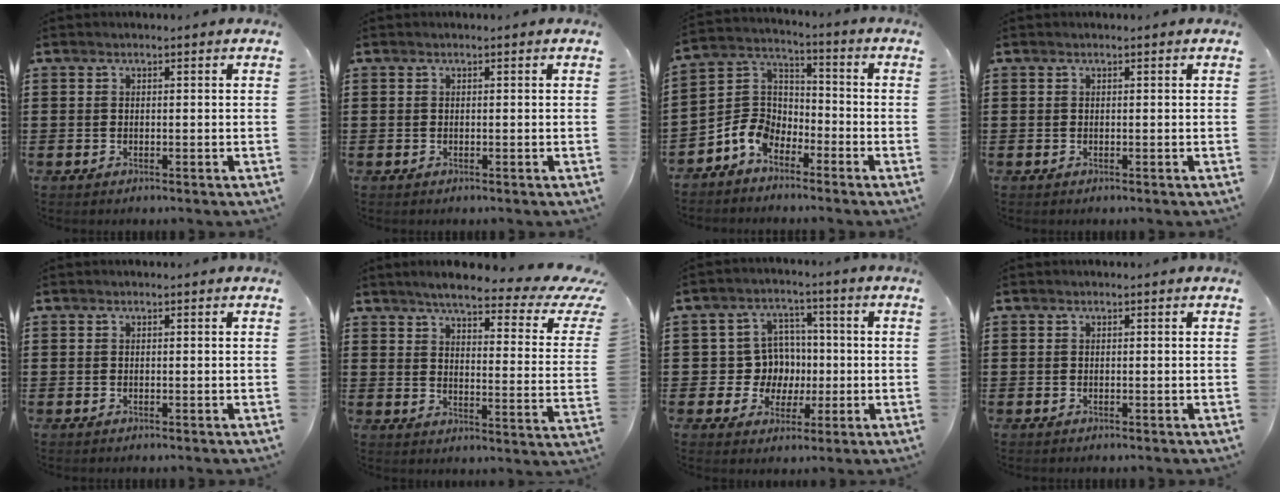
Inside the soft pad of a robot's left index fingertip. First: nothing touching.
{"total": 0.0}
{"total": 7.1, "force": [-5.0, 4.4, 2.5], "torque": [-0.081, 0.010, -0.105]}
{"total": 0.0}
{"total": 0.0}
{"total": 6.1, "force": [4.6, 0.8, 3.9], "torque": [-0.079, -0.031, 0.070]}
{"total": 7.5, "force": [0.5, 7.1, 2.3], "torque": [-0.059, 0.012, 0.012]}
{"total": 0.0}